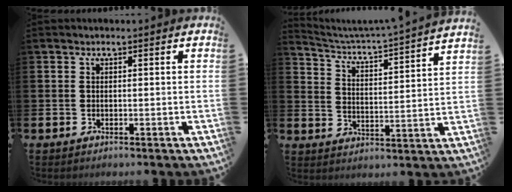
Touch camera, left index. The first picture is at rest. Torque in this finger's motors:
{"motor_torque": [-0.89, -1.20, -0.28, -0.04]}